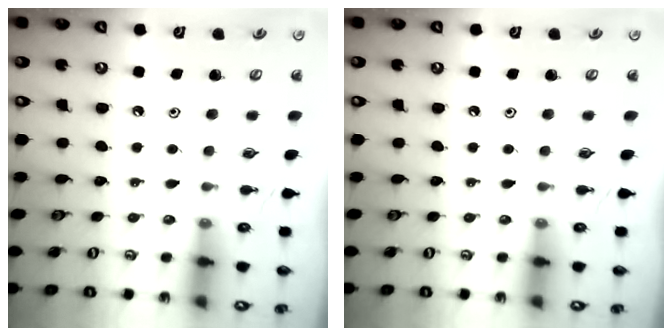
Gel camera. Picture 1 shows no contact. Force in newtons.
{"total": 0.0}